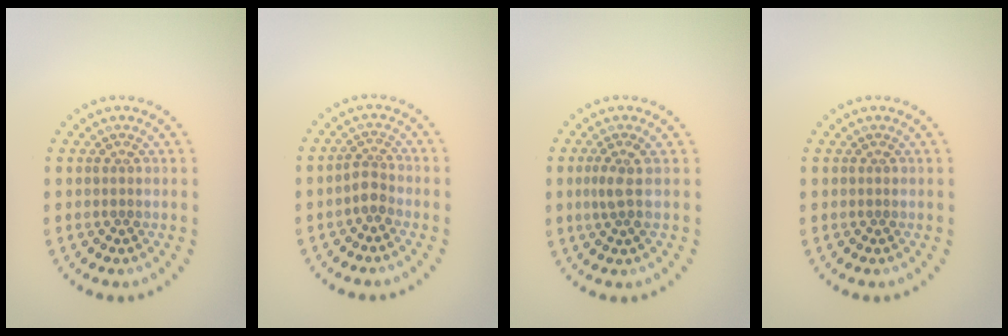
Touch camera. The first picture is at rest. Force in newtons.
{"total": 1.8, "press": 1.4, "slide": 1.0}
{"total": 1.9, "press": 1.5, "slide": 1.2}
{"total": 0.0}